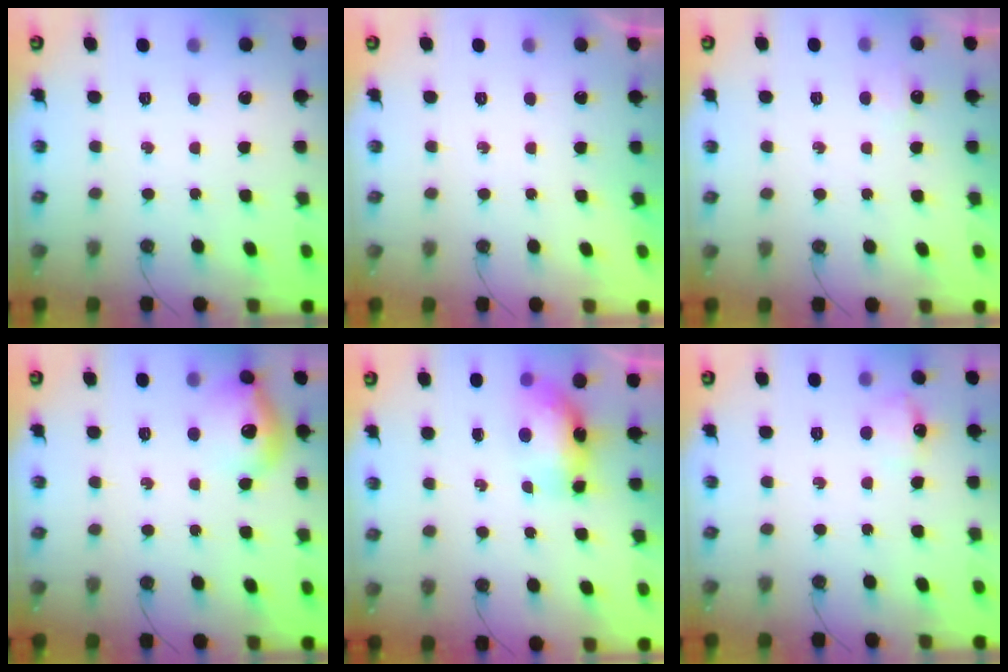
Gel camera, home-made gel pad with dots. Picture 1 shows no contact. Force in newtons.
{"total": 0.0}
{"total": 2.9, "press": 2.8, "slide": 0.5}
{"total": 14.5, "press": 14.4, "slide": 1.1}
{"total": 9.0, "press": 8.0, "slide": 3.9}
{"total": 6.8, "press": 6.7, "slide": 0.9}